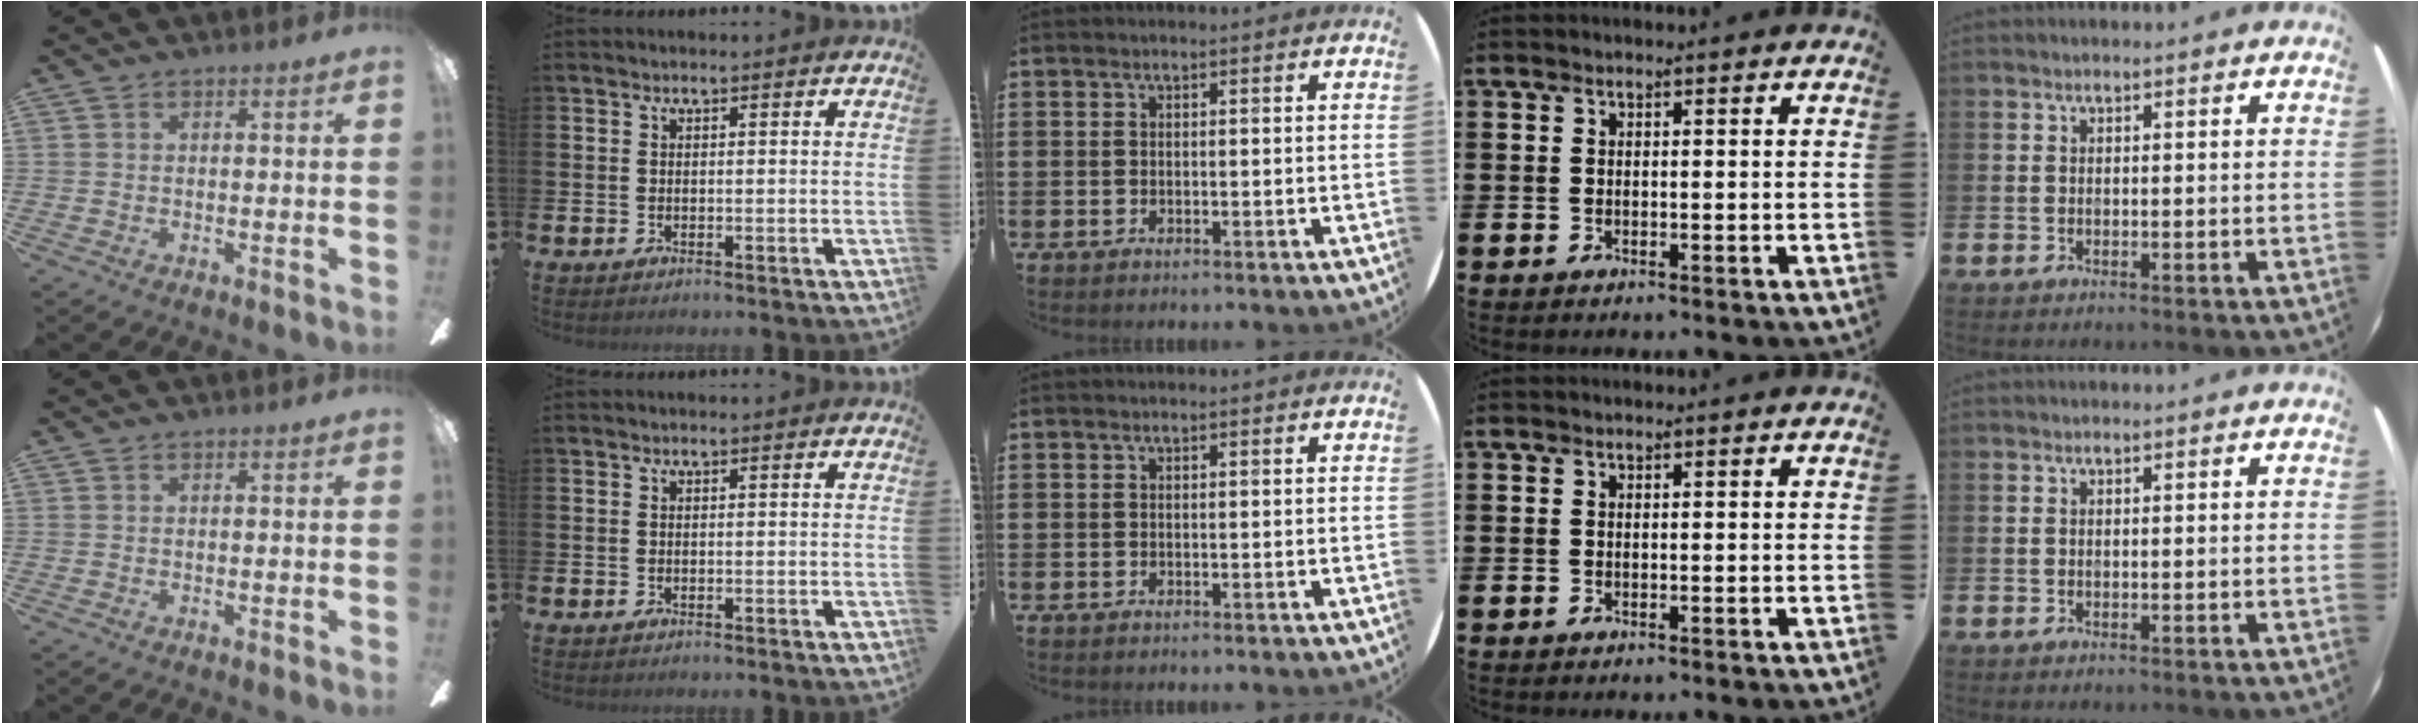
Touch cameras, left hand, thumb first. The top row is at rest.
{}